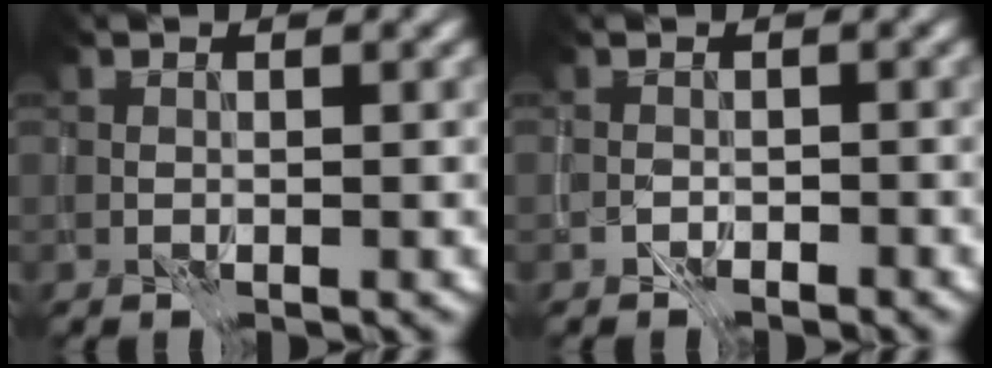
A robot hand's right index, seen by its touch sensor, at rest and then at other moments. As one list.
[{"total": 1.4, "force": [-1.1, 0.8, 0.0], "torque": [-0.001, 0.001, -0.024]}]